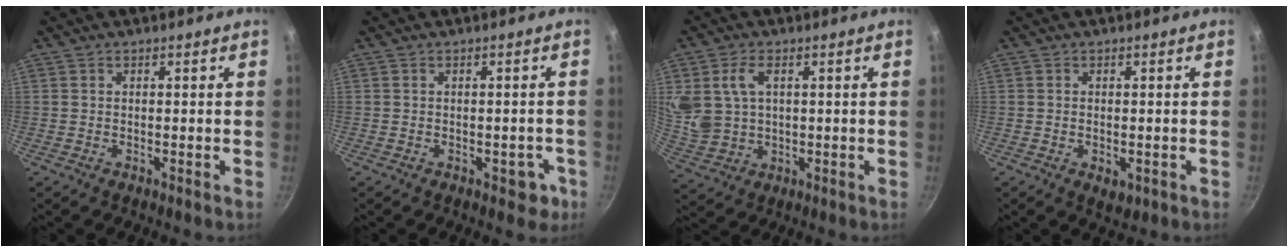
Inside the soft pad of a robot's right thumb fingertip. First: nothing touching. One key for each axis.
{"total": 3.8, "fx": -1.5, "fy": 2.3, "fz": 2.6, "tx": -0.002, "ty": 0.019, "tz": -0.011}
{"total": 9.3, "fx": 2.7, "fy": 6.4, "fz": 6.1, "tx": -0.111, "ty": -0.011, "tz": 0.064}
{"total": 3.1, "fx": -0.8, "fy": 1.9, "fz": 2.3, "tx": -0.033, "ty": -0.008, "tz": -0.009}